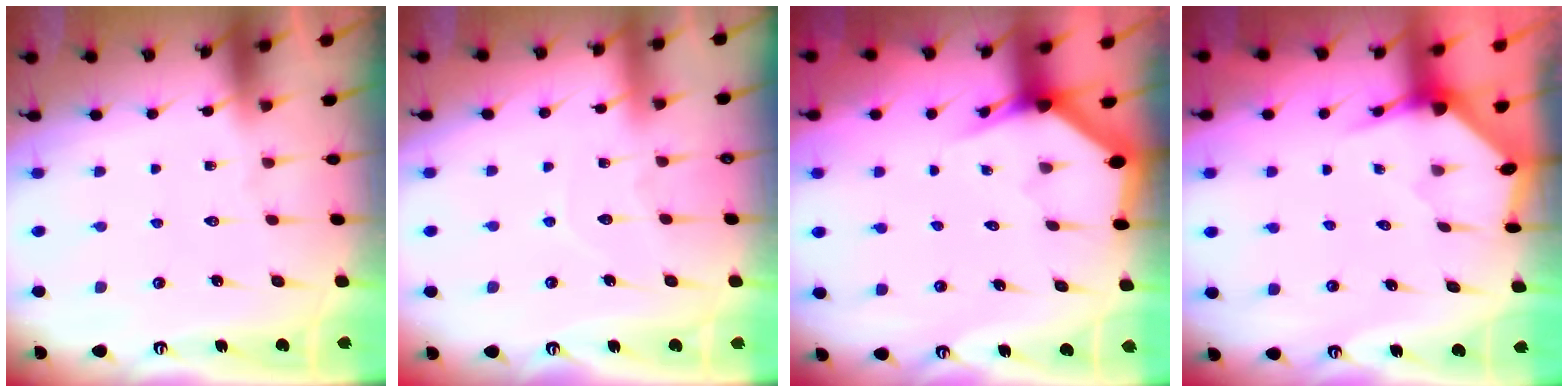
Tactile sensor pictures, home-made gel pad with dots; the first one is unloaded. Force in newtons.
{"total": 5.0, "press": 5.0, "slide": 0.4}
{"total": 3.0, "press": 3.0, "slide": 0.0}
{"total": 3.4, "press": 3.4, "slide": 0.3}